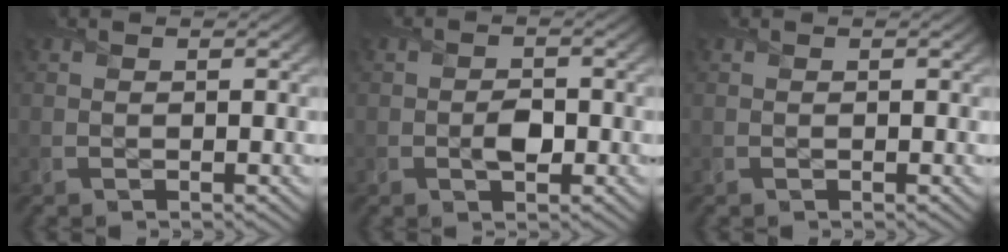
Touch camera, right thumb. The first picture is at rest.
{"total": 2.4, "force": [-0.7, 1.6, 1.7], "torque": [-0.029, -0.006, -0.013]}
{"total": 0.0}